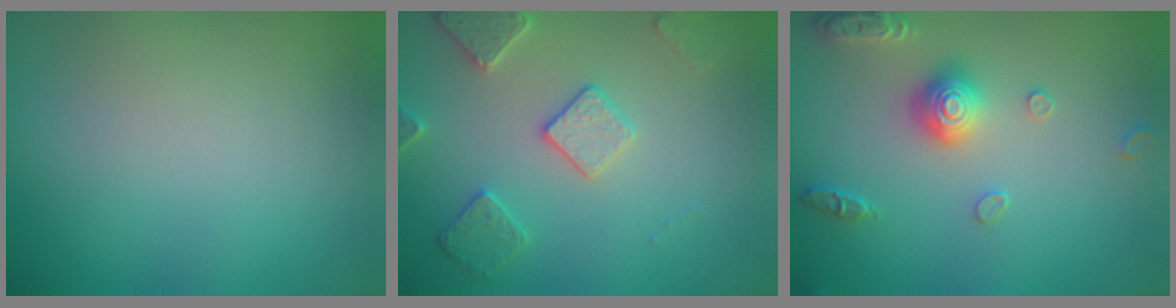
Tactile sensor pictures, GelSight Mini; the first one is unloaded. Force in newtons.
{"total": 3.5, "press": 3.3, "slide": 1.2}
{"total": 3.2, "press": 3.2, "slide": 0.4}